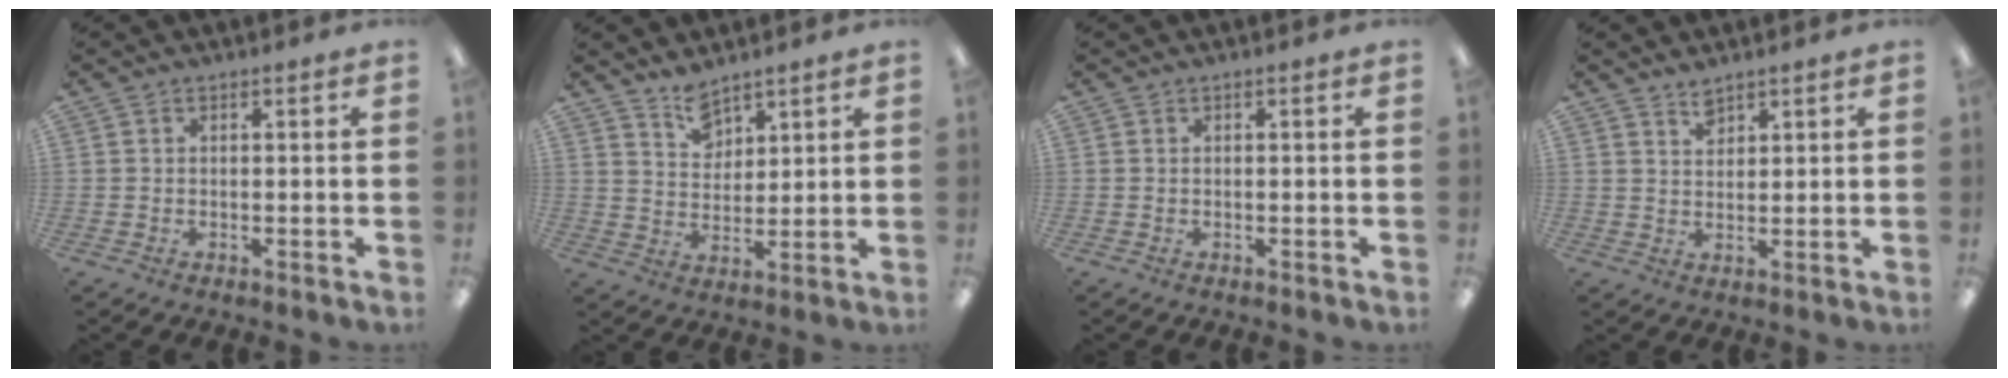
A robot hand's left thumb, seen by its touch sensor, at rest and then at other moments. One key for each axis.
{"total": 6.7, "fx": 5.5, "fy": 3.5, "fz": 1.6, "tx": -0.025, "ty": -0.028, "tz": 0.101}
{"total": 0.0}
{"total": 3.1, "fx": 2.7, "fy": 1.3, "fz": 0.9, "tx": -0.014, "ty": -0.010, "tz": 0.050}